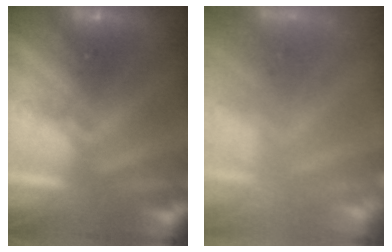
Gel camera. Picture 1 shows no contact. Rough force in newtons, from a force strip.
{"total": 7.2}